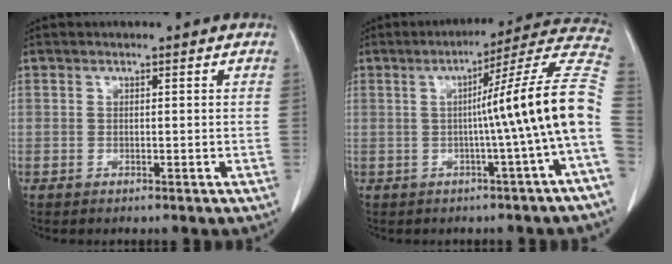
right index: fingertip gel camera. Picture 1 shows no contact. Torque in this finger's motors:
{"motor_torque": [1.35, -0.11, 0.36, 0.18]}